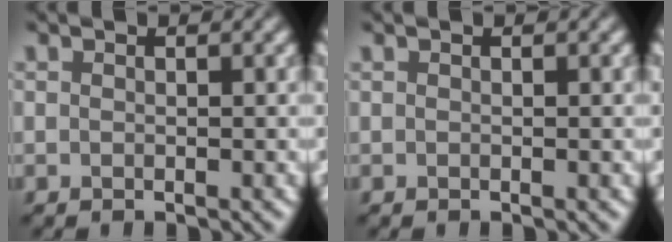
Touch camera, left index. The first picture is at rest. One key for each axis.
{"total": 0.0}